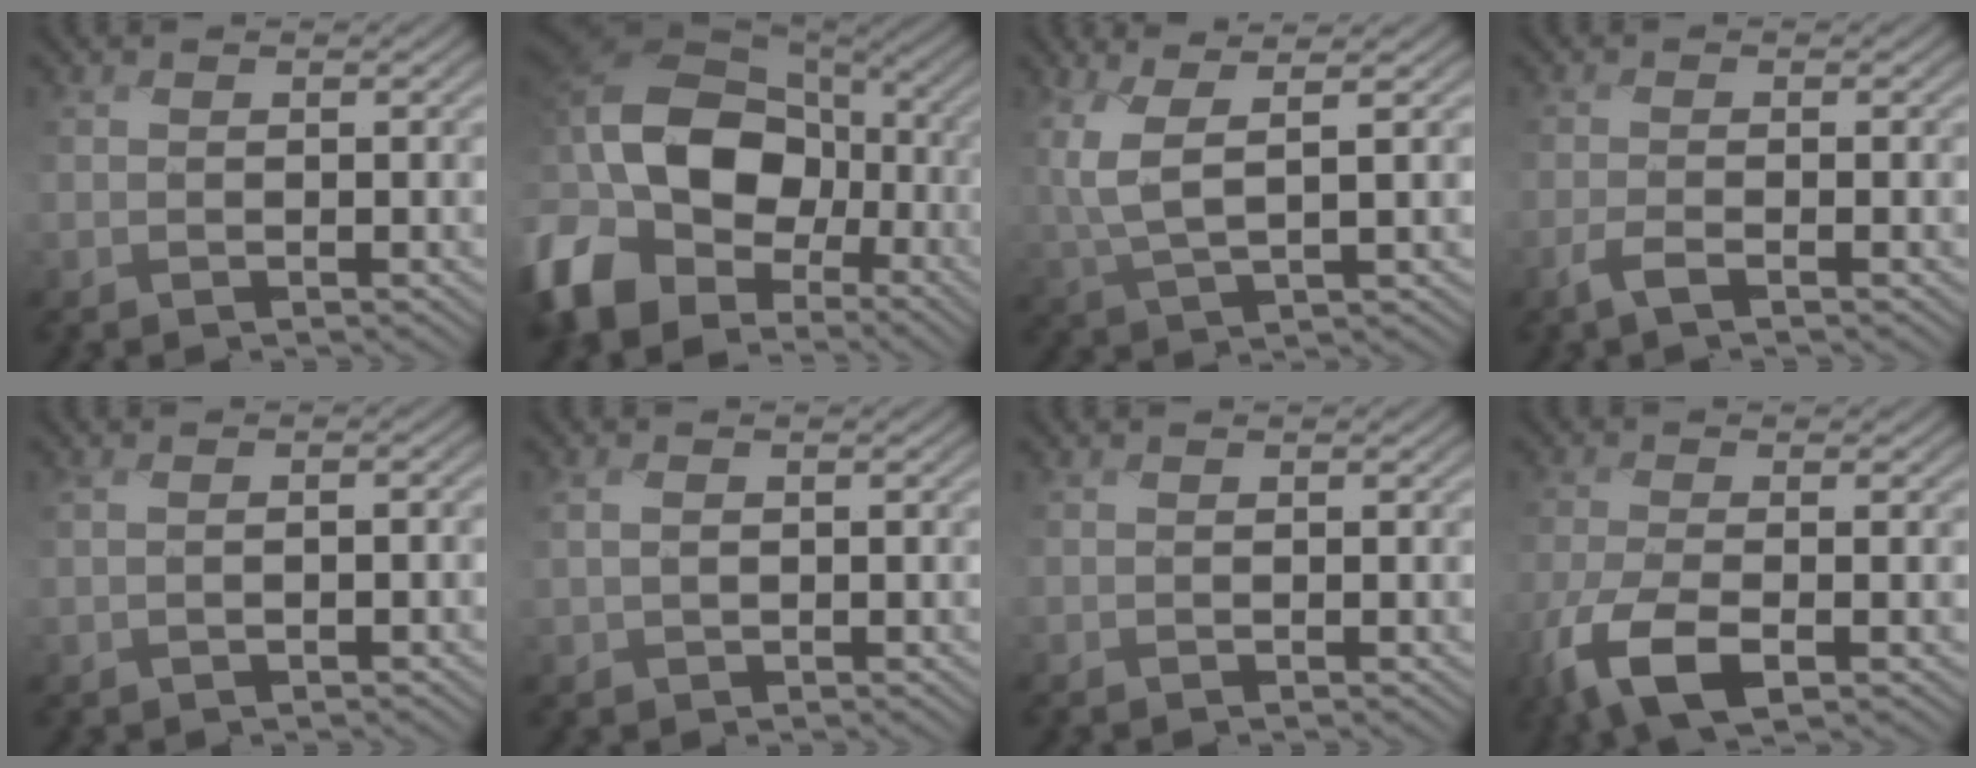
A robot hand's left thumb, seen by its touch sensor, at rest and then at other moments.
{"total": 19.0, "force": [-3.7, 14.2, 12.1], "torque": [-0.296, -0.004, -0.083]}
{"total": 4.8, "force": [1.8, 1.7, 4.1], "torque": [-0.112, -0.002, 0.039]}
{"total": 1.8, "force": [-1.2, 0.1, 1.3], "torque": [-0.031, 0.001, -0.030]}
{"total": 2.0, "force": [-0.2, 1.3, 1.6], "torque": [-0.024, 0.001, 0.001]}
{"total": 2.0, "force": [0.4, 1.7, 1.0], "torque": [-0.031, 0.000, 0.016]}
{"total": 0.0}
{"total": 7.6, "force": [-3.9, 3.0, 5.8], "torque": [-0.140, -0.022, -0.075]}